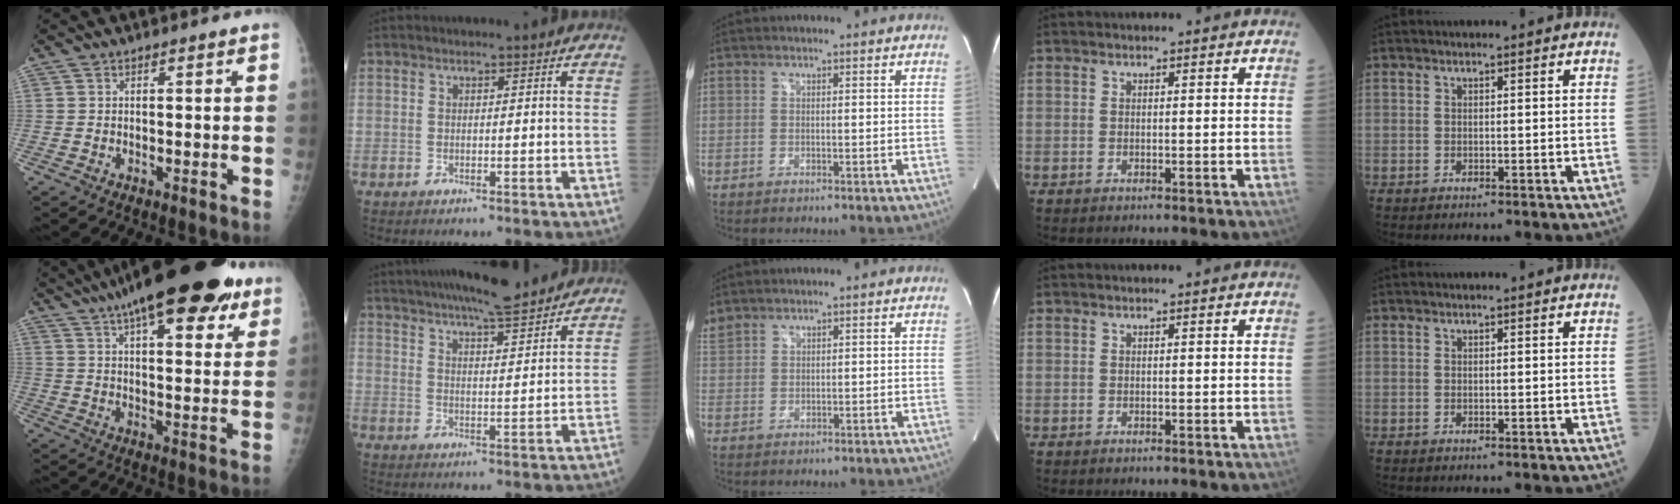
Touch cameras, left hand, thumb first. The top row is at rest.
{"thumb": {"total": 24.3, "force": [15.4, 8.3, 16.9], "torque": [-0.239, -0.007, 0.217]}, "index": {"total": 15.5, "force": [13.7, 1.7, 7.1], "torque": [-0.117, 0.014, 0.200]}, "middle": {"total": 2.7, "force": [2.6, 0.9, 0.5], "torque": [-0.025, 0.020, 0.060]}}